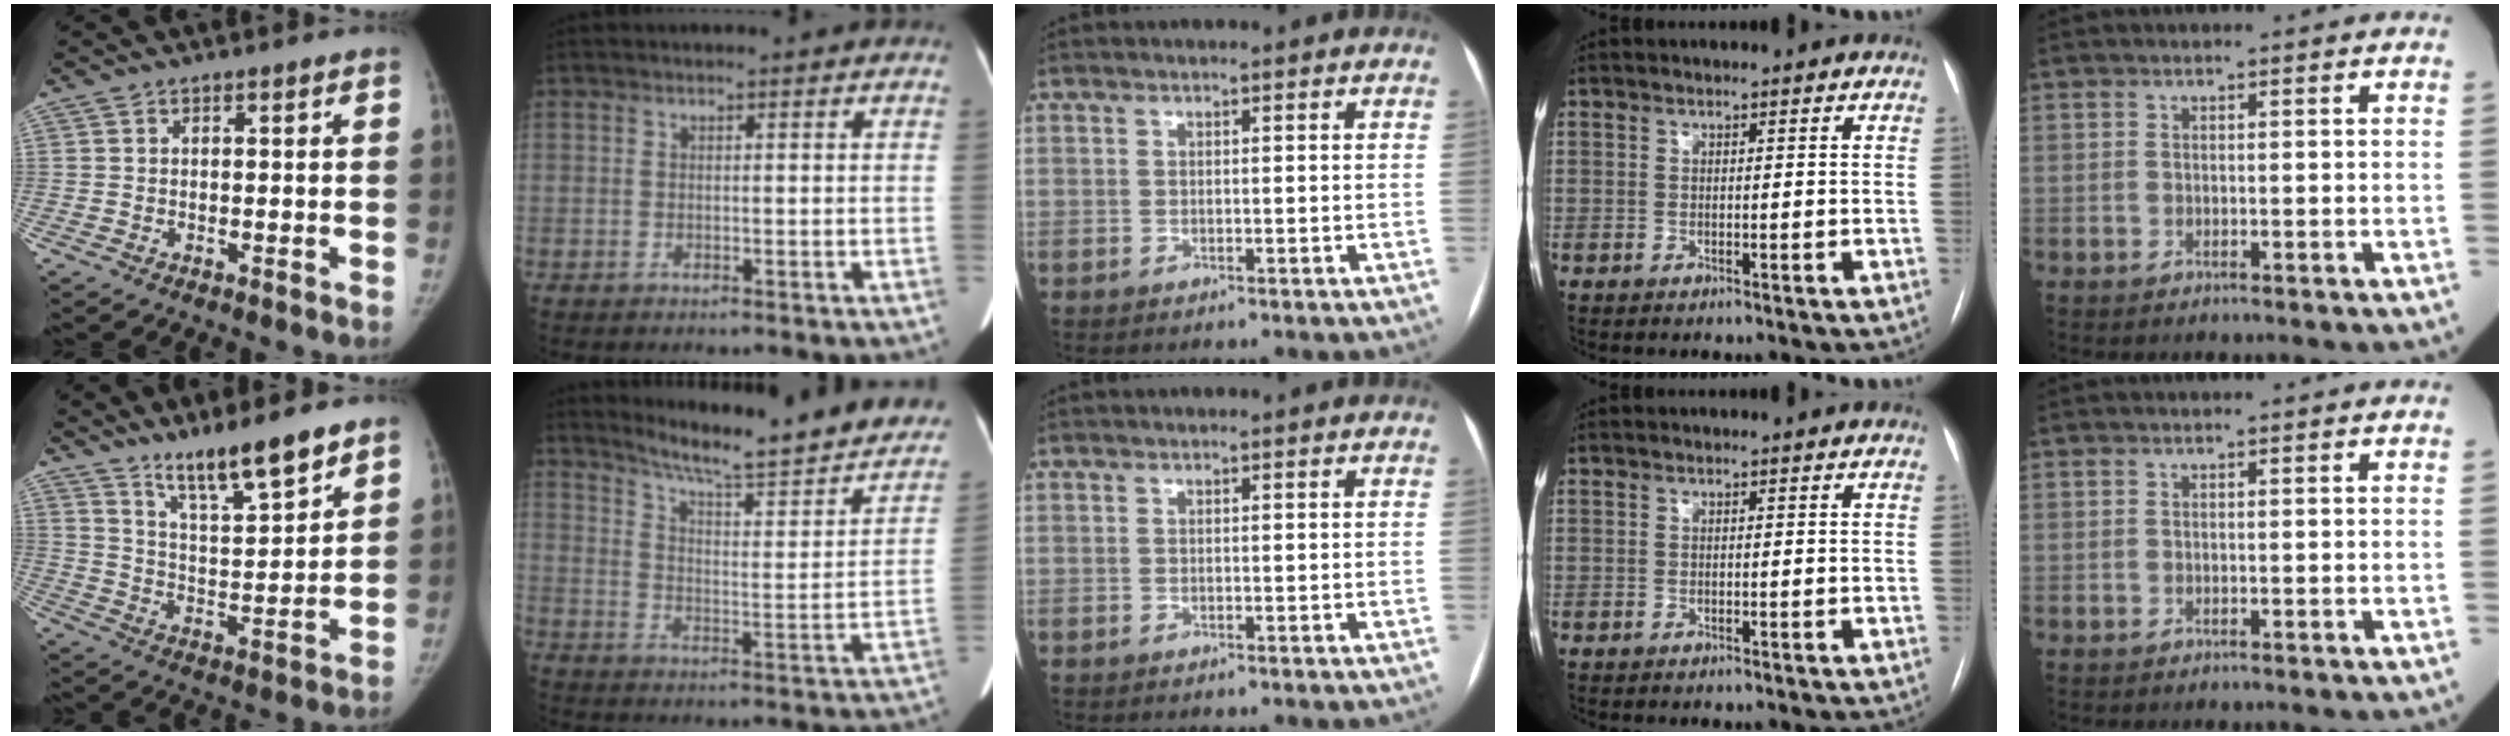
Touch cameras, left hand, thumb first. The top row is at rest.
{"thumb": {"total": 12.2, "force": [9.5, 2.0, 7.5], "torque": [-0.113, -0.067, 0.170]}, "index": {"total": 22.8, "force": [19.9, 2.3, 11.0], "torque": [-0.156, -0.062, 0.256]}}